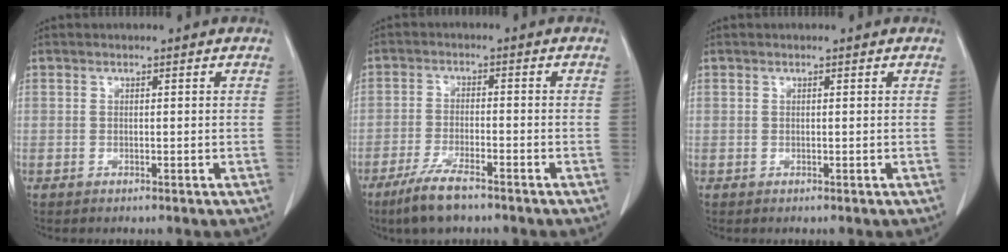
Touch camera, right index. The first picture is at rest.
{"total": 6.6, "force": [-4.9, 1.0, 4.3], "torque": [-0.091, -0.014, -0.089]}
{"total": 0.0}